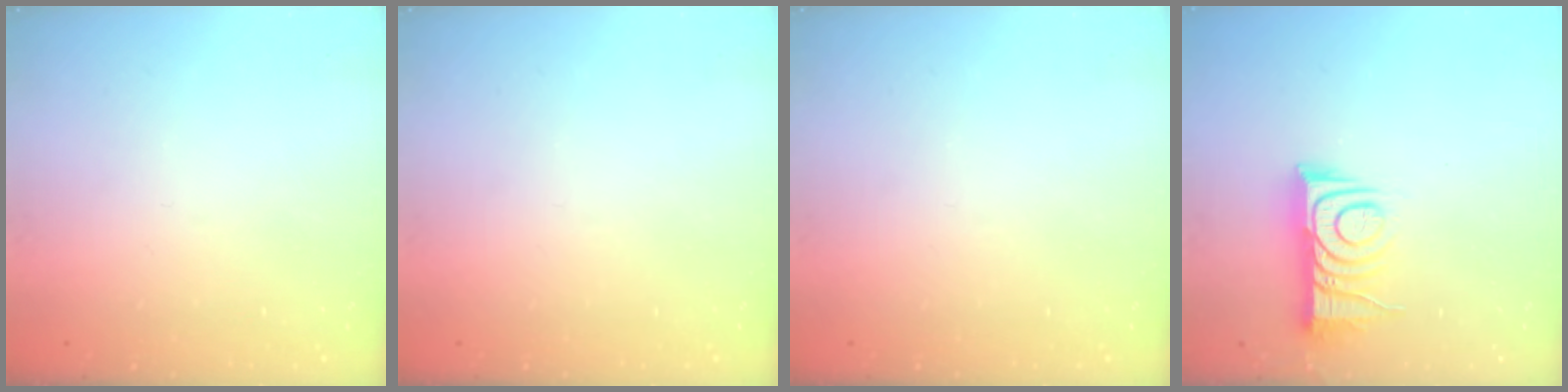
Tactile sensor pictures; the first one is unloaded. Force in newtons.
{"total": 0.0}
{"total": 0.0}
{"total": 10.8, "press": 10.8, "slide": 0.2}